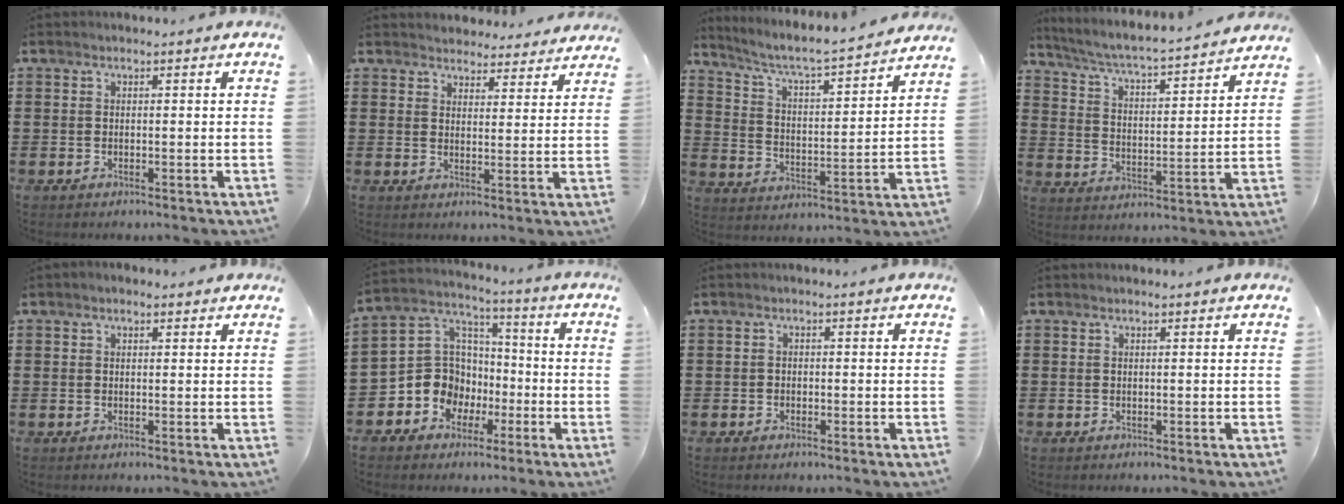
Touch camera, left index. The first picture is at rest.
{"total": 3.8, "force": [3.8, 0.5, -0.2], "torque": [-0.010, -0.015, 0.069]}
{"total": 4.9, "force": [4.4, 0.0, 2.2], "torque": [-0.065, -0.040, 0.062]}
{"total": 4.0, "force": [3.8, -0.4, 1.4], "torque": [-0.048, -0.036, 0.052]}
{"total": 0.9, "force": [0.4, 0.6, 0.5], "torque": [-0.011, 0.006, 0.007]}
{"total": 9.4, "force": [-2.9, 8.7, 2.1], "torque": [-0.093, 0.004, -0.054]}
{"total": 0.9, "force": [-0.6, 0.6, 0.0], "torque": [-0.002, 0.001, -0.014]}
{"total": 0.0}